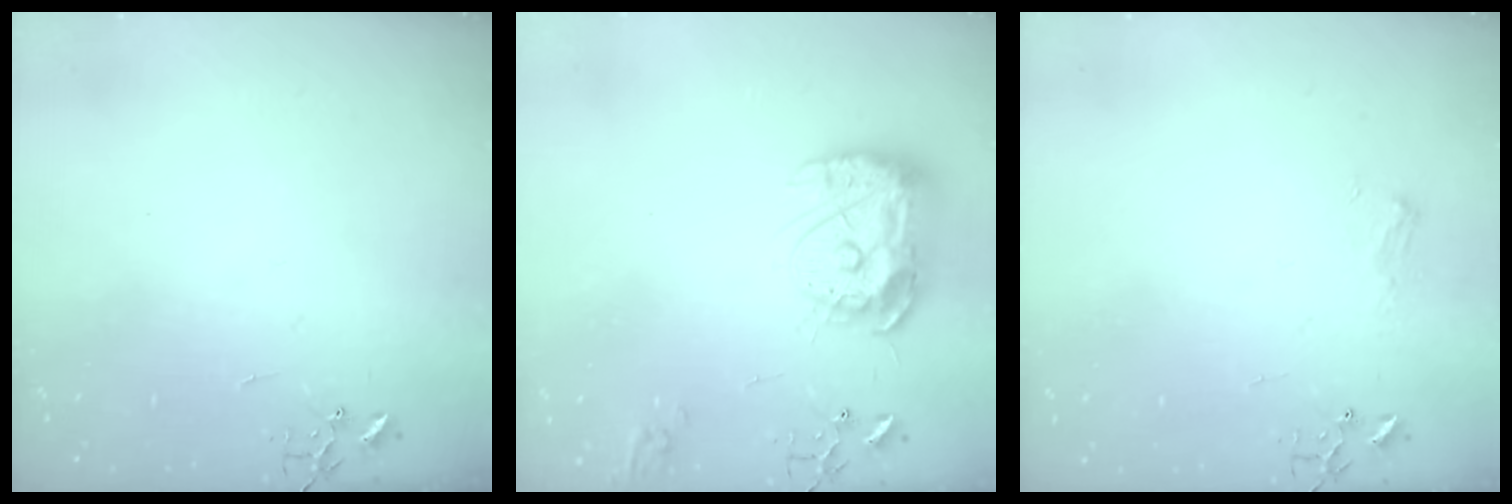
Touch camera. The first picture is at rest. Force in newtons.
{"total": 15.4, "press": 15.3, "slide": 1.3}
{"total": 6.0, "press": 6.0, "slide": 0.7}